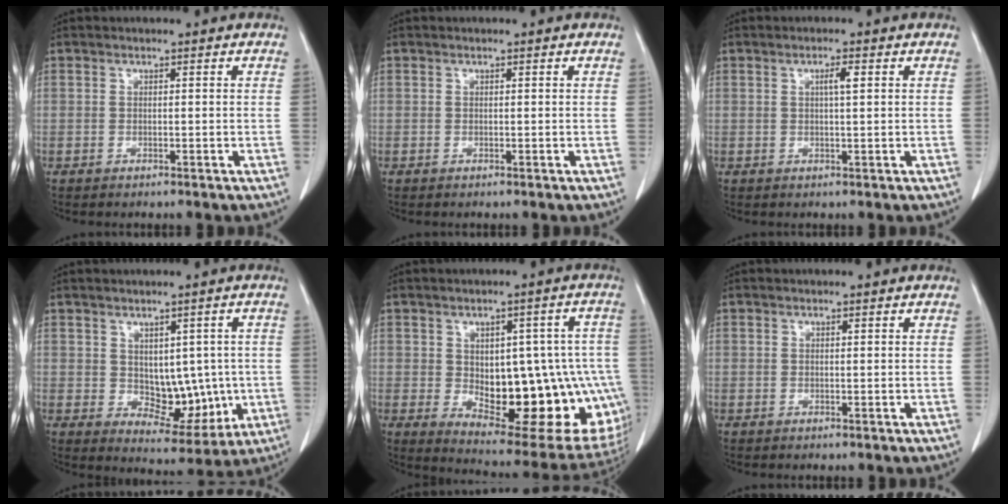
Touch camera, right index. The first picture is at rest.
{"total": 0.0}
{"total": 2.0, "force": [0.6, 0.1, 1.9], "torque": [-0.034, 0.002, 0.010]}
{"total": 8.2, "force": [-0.2, 5.1, 6.4], "torque": [-0.073, 0.004, 0.020]}
{"total": 22.4, "force": [-3.5, 10.2, 19.6], "torque": [-0.189, 0.015, -0.016]}
{"total": 0.0}